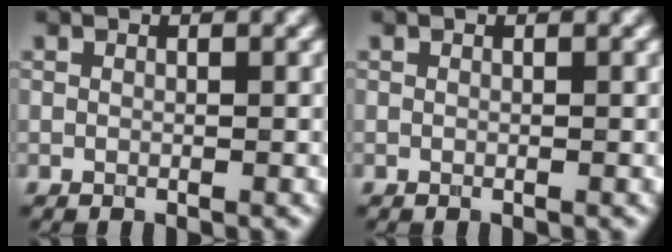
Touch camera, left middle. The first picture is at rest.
{"total": 0.0}